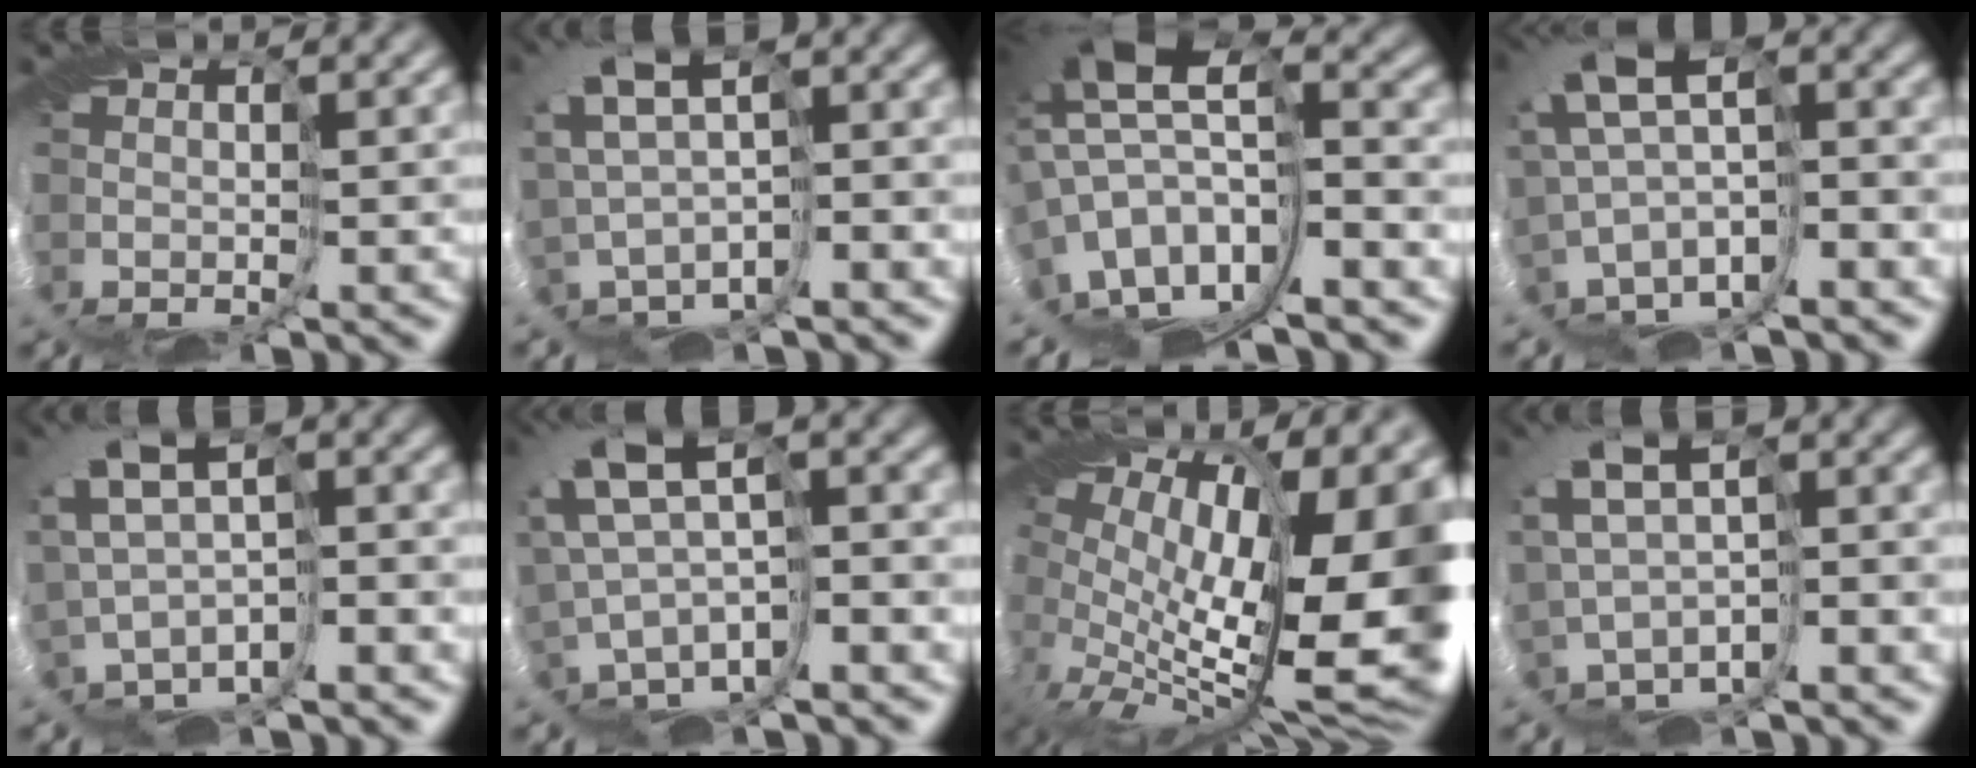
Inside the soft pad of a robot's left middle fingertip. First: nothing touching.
{"total": 3.5, "force": [1.5, 0.5, 3.1], "torque": [-0.053, 0.029, 0.025]}
{"total": 9.1, "force": [-1.9, 4.4, 7.7], "torque": [-0.167, 0.004, -0.007]}
{"total": 5.2, "force": [0.2, 2.0, 4.8], "torque": [-0.113, 0.024, 0.010]}
{"total": 3.7, "force": [1.2, 0.8, 3.4], "torque": [-0.065, 0.026, 0.025]}
{"total": 5.2, "force": [2.3, 1.2, 4.5], "torque": [-0.098, 0.028, 0.037]}
{"total": 12.9, "force": [2.4, 6.6, 10.8], "torque": [-0.156, -0.013, 0.064]}
{"total": 3.2, "force": [1.2, 0.3, 3.0], "torque": [-0.054, 0.028, 0.019]}